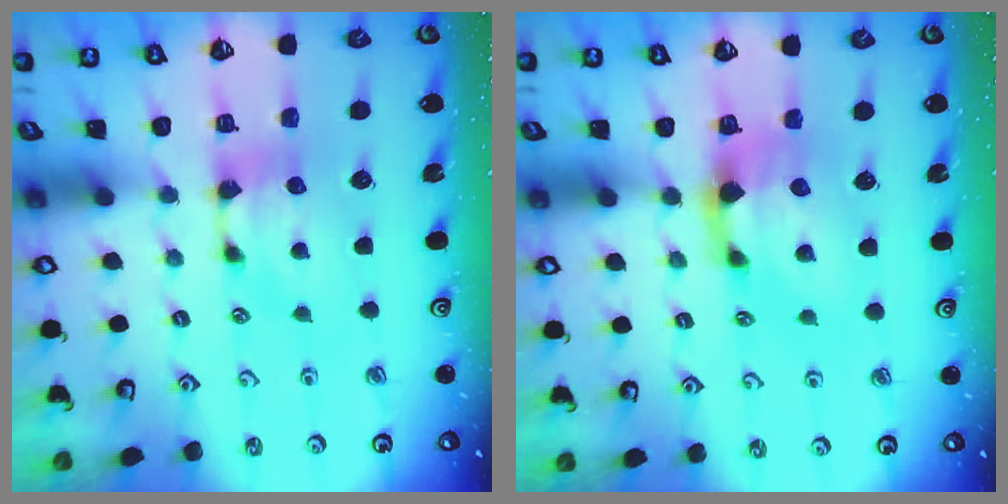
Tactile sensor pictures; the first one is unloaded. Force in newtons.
{"total": 2.4, "press": 1.6, "slide": 1.7}